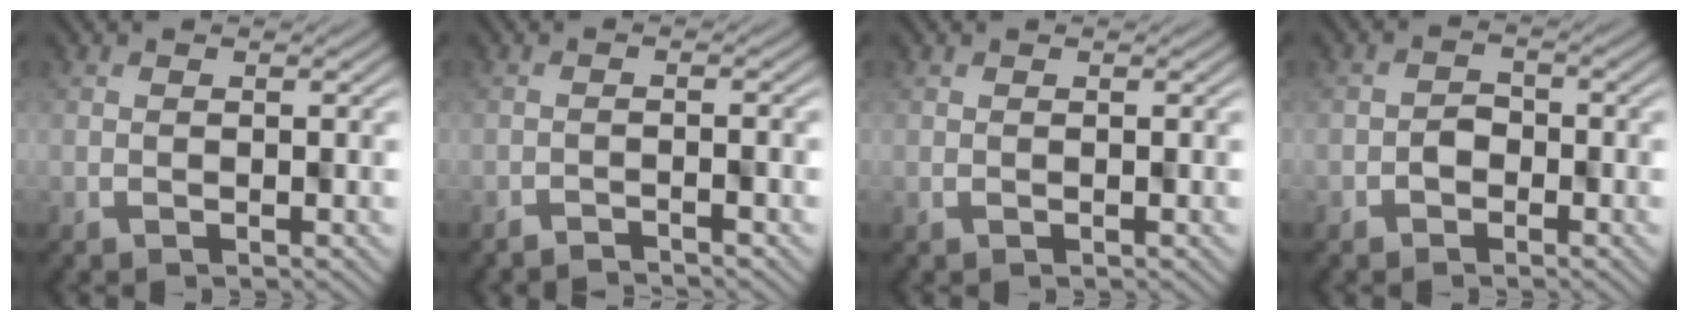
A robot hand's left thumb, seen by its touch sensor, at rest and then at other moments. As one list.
[{"total": 1.9, "force": [-1.8, 0.0, 0.6], "torque": [-0.004, 0.006, -0.034]}, {"total": 0.0}, {"total": 1.5, "force": [-0.7, 1.2, 0.5], "torque": [-0.006, 0.003, -0.019]}]